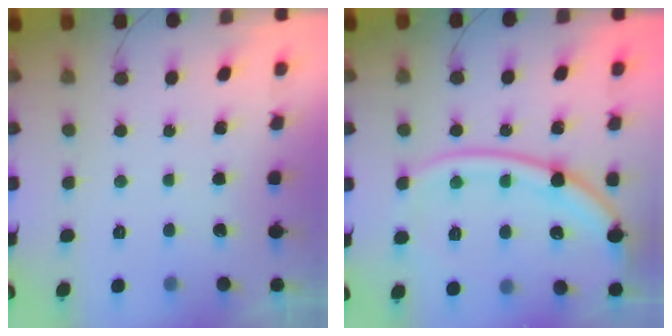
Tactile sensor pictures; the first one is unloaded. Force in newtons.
{"total": 17.7, "press": 17.7, "slide": 1.2}